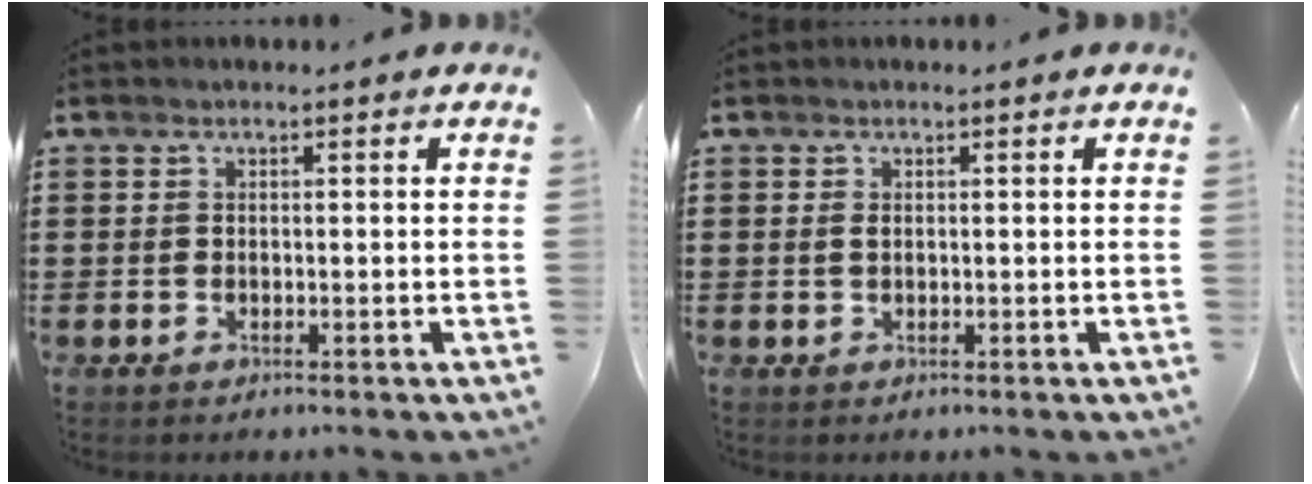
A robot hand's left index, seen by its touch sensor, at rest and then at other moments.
{"total": 1.0, "force": [0.1, 0.4, 0.9], "torque": [-0.027, -0.001, -0.001]}